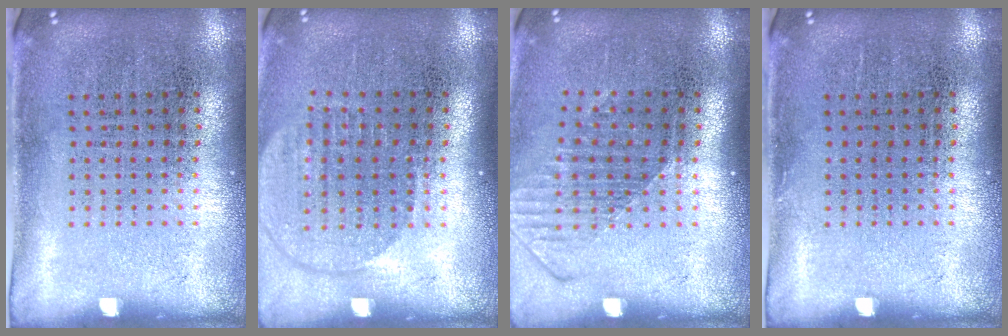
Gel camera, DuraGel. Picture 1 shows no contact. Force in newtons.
{"total": 1.6, "press": 1.4, "slide": 0.9}
{"total": 1.6, "press": 1.2, "slide": 1.1}
{"total": 0.0}